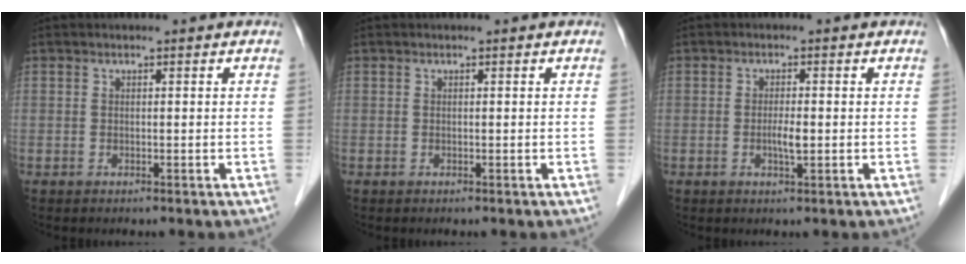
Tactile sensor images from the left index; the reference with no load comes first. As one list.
[{"total": 0.0}, {"total": 2.2, "force": [-0.5, 0.4, 2.1], "torque": [-0.041, -0.003, -0.009]}]